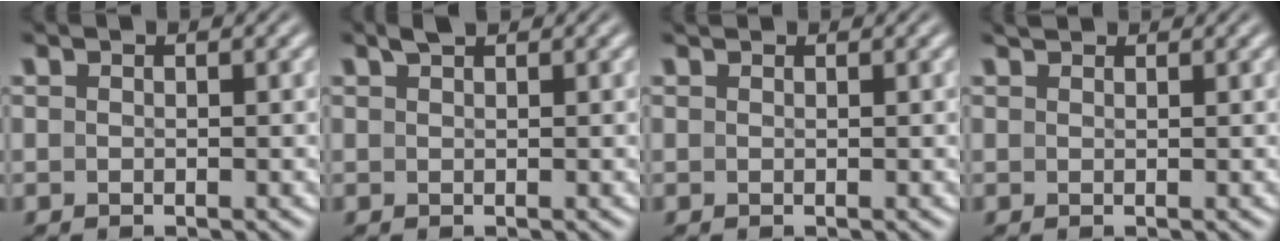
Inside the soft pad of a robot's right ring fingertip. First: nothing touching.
{"total": 1.1, "force": [1.0, -0.3, 0.4], "torque": [-0.001, 0.003, 0.021]}
{"total": 0.6, "force": [0.4, -0.3, -0.1], "torque": [0.007, -0.003, 0.010]}
{"total": 1.2, "force": [1.1, -0.5, 0.0], "torque": [0.008, 0.000, 0.022]}